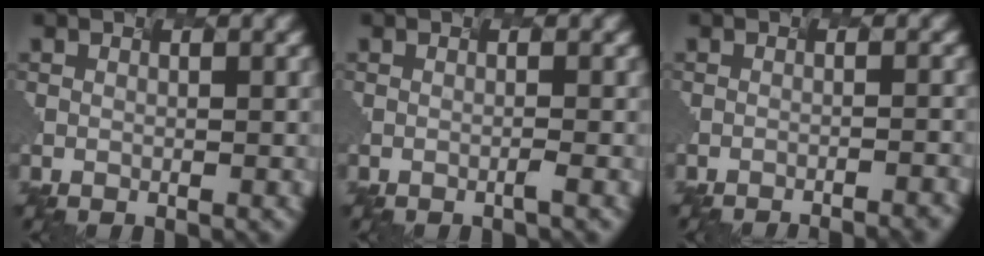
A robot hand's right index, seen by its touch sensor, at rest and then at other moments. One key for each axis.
{"total": 0.6, "fx": -0.5, "fy": -0.2, "fz": 0.0, "tx": -0.003, "ty": 0.002, "tz": -0.008}
{"total": 3.7, "fx": -2.3, "fy": 1.3, "fz": 2.6, "tx": 0.015, "ty": 0.010, "tz": -0.013}